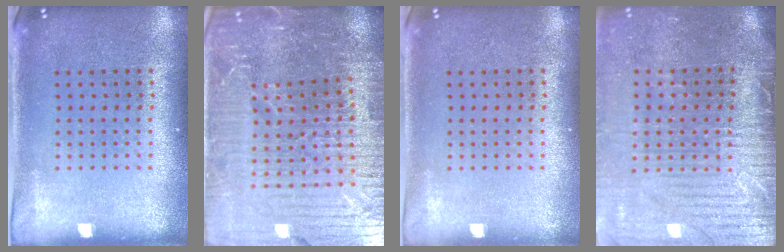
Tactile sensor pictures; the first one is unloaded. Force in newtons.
{"total": 5.8, "press": 5.3, "slide": 2.5}
{"total": 0.0}
{"total": 4.2, "press": 3.7, "slide": 2.1}